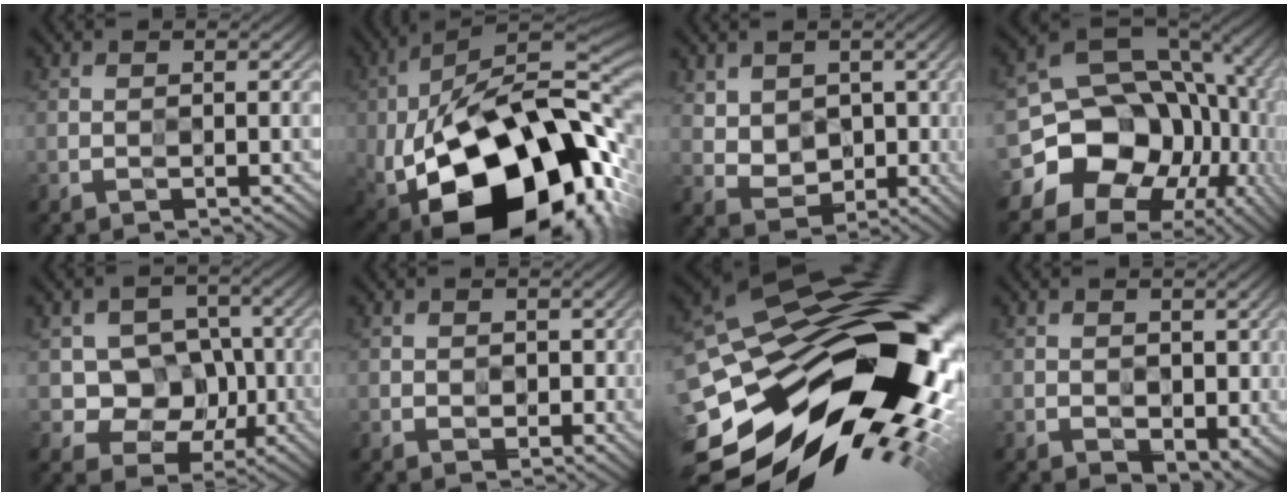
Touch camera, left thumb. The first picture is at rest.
{"total": 22.4, "force": [-6.5, 12.0, 17.8], "torque": [-0.305, -0.023, -0.096]}
{"total": 5.3, "force": [1.6, 4.3, 2.7], "torque": [-0.064, -0.013, 0.037]}
{"total": 17.7, "force": [-4.4, 14.6, 8.9], "torque": [-0.169, -0.036, -0.067]}
{"total": 6.8, "force": [0.0, 6.1, 3.0], "torque": [-0.062, -0.010, -0.017]}
{"total": 1.4, "force": [0.6, 1.0, 0.6], "torque": [-0.013, -0.008, 0.012]}
{"total": 19.6, "force": [-3.6, 12.4, 14.7], "torque": [-0.249, -0.020, -0.060]}
{"total": 3.3, "force": [0.6, 2.5, 2.1], "torque": [-0.040, -0.015, 0.012]}